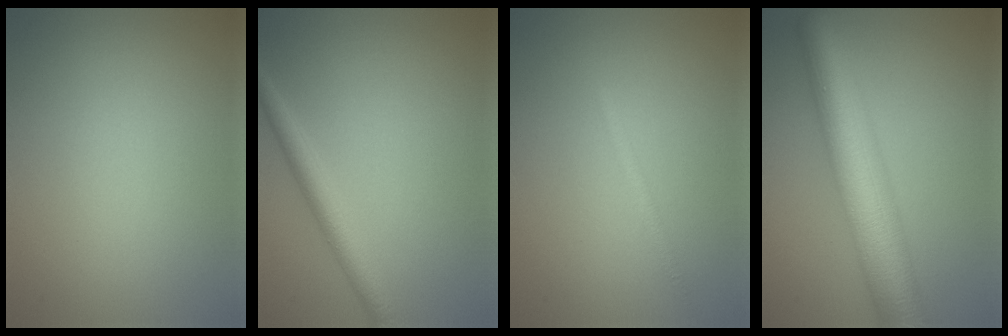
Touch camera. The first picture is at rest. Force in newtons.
{"total": 2.7, "press": 2.7, "slide": 0.2}
{"total": 1.1, "press": 1.1, "slide": 0.0}
{"total": 9.5, "press": 9.5, "slide": 0.2}